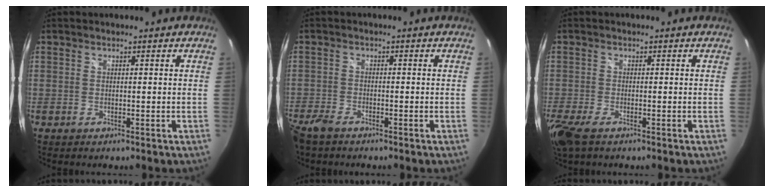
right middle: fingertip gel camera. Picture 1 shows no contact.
{"total": 5.5, "force": [-4.3, 2.2, 2.7], "torque": [-0.082, -0.018, -0.086]}
{"total": 6.2, "force": [-4.1, 2.2, 4.1], "torque": [-0.104, -0.026, -0.081]}